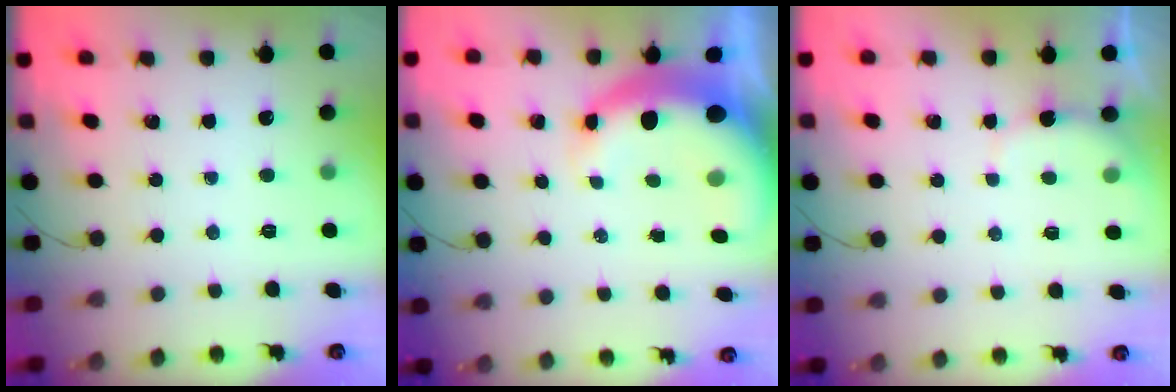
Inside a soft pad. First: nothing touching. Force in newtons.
{"total": 7.8, "press": 7.6, "slide": 1.8}
{"total": 2.3, "press": 2.2, "slide": 0.6}